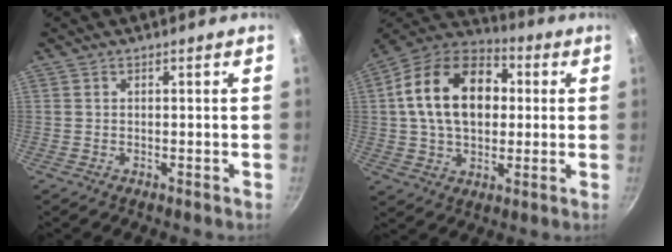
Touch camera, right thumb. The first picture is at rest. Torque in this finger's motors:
{"motor_torque": [0.52, 3.72, 1.65, -0.38, 0.20]}